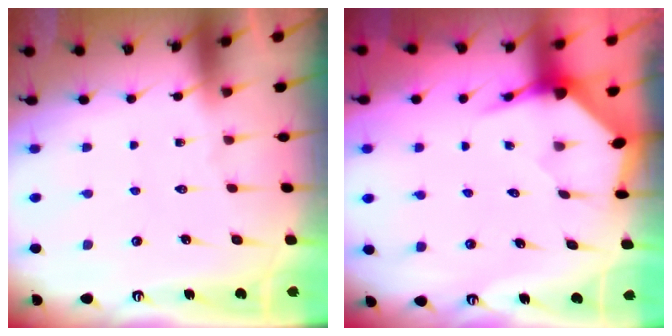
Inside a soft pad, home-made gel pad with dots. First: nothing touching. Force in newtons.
{"total": 3.5, "press": 3.5, "slide": 0.4}